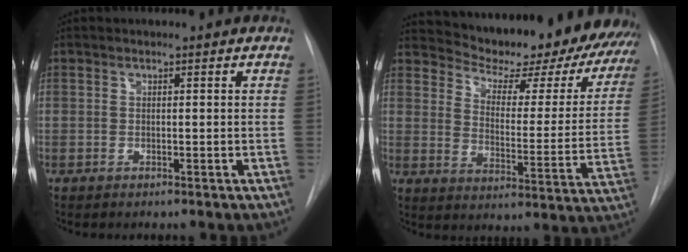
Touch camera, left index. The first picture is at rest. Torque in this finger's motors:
{"motor_torque": [0.57, -0.80, 0.30, 0.04]}